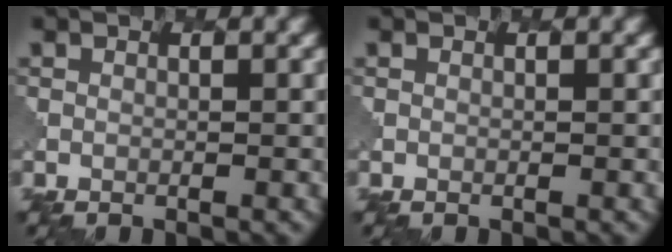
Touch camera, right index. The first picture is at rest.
{"total": 0.0}